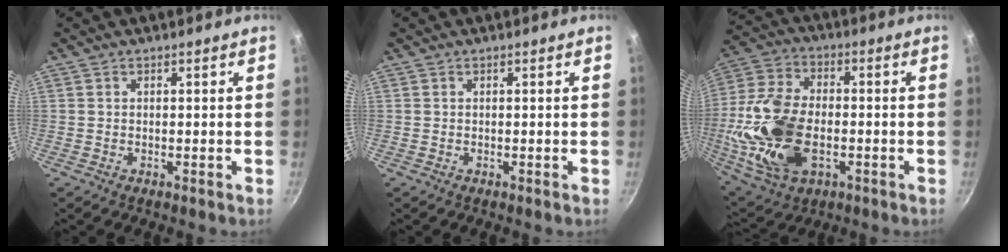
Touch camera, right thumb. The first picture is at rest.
{"total": 0.0}
{"total": 20.4, "force": [-3.3, 12.5, 15.8], "torque": [-0.322, 0.018, -0.060]}